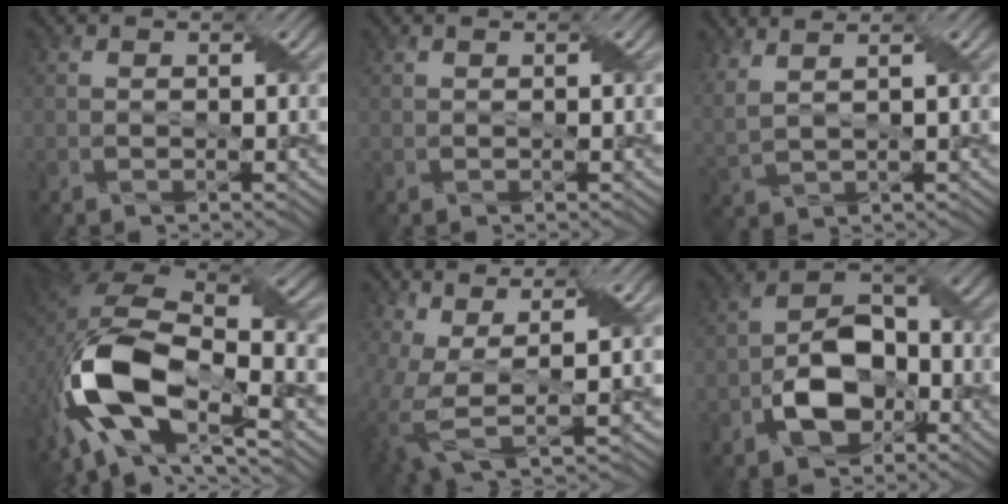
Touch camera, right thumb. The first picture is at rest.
{"total": 0.0}
{"total": 4.7, "force": [3.3, 1.5, 3.1], "torque": [-0.071, 0.018, 0.052]}
{"total": 16.3, "force": [-5.4, 8.4, 12.8], "torque": [-0.260, -0.022, -0.106]}
{"total": 8.0, "force": [0.5, 2.7, 7.6], "torque": [-0.188, -0.002, 0.014]}
{"total": 9.7, "force": [-3.6, 6.1, 6.6], "torque": [-0.117, 0.005, -0.072]}